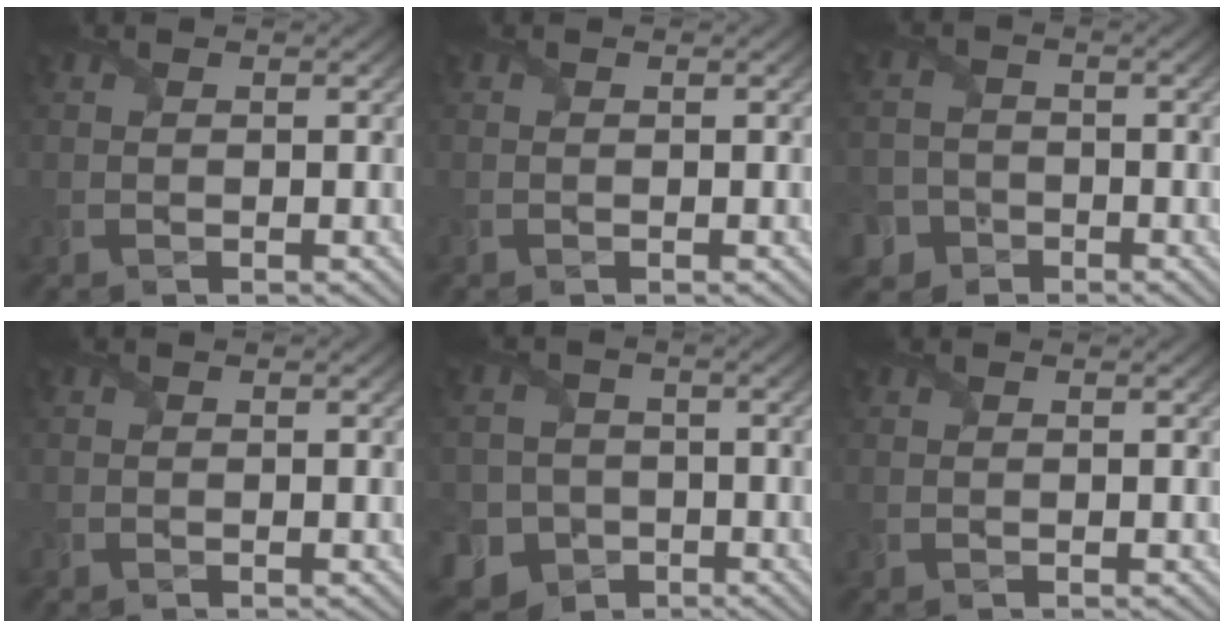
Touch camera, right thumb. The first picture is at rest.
{"total": 0.0}
{"total": 5.5, "force": [-3.1, 4.5, 0.9], "torque": [-0.021, -0.008, -0.076]}
{"total": 0.0}
{"total": 9.6, "force": [-3.9, 8.5, 2.1], "torque": [-0.072, -0.030, -0.091]}
{"total": 0.0}